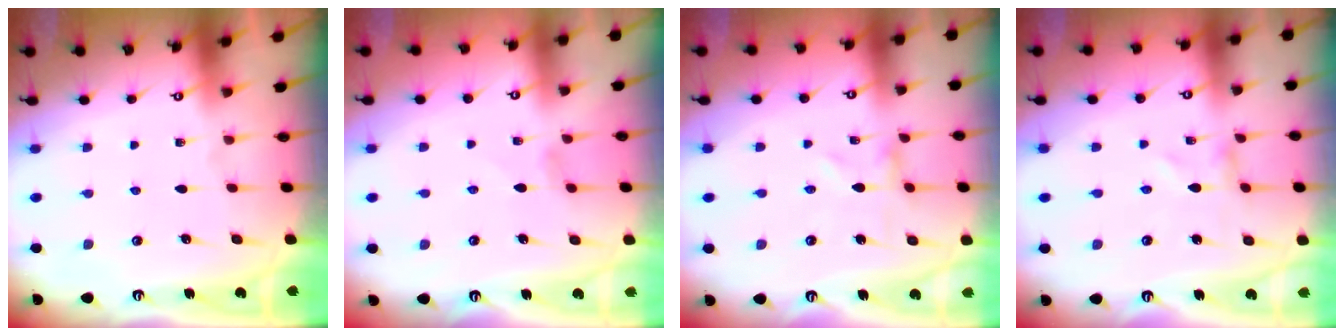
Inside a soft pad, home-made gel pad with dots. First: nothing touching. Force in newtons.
{"total": 2.1, "press": 2.0, "slide": 0.3}
{"total": 0.5, "press": 0.5, "slide": 0.2}
{"total": 0.6, "press": 0.6, "slide": 0.1}